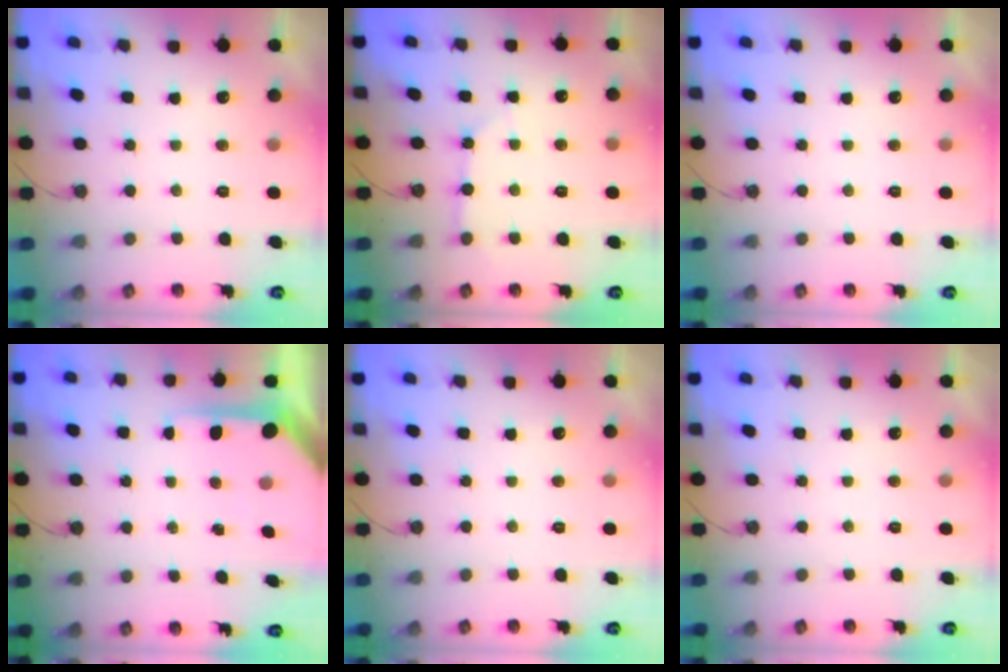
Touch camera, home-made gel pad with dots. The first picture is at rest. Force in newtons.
{"total": 3.5, "press": 3.5, "slide": 0.4}
{"total": 0.0}
{"total": 6.2, "press": 6.2, "slide": 0.6}
{"total": 0.0}
{"total": 0.0}